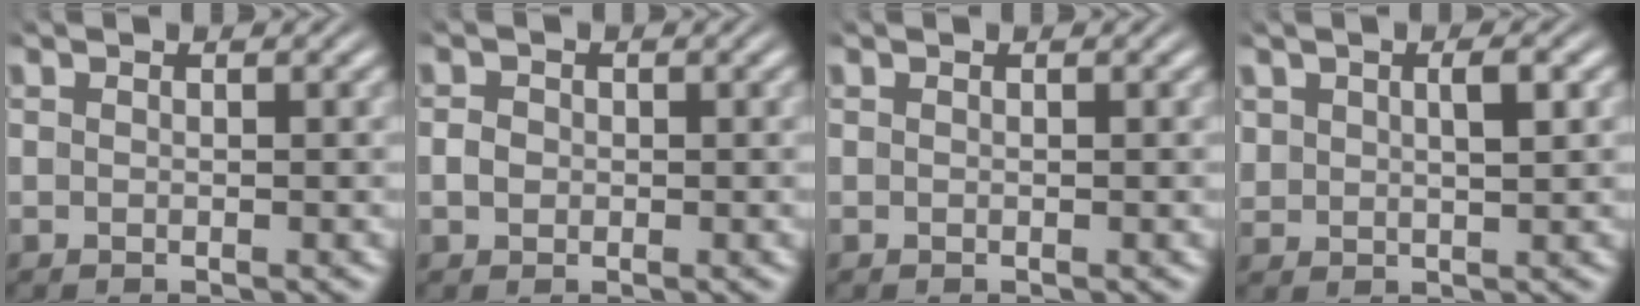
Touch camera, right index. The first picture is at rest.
{"total": 0.5, "force": [-0.2, 0.4, 0.2], "torque": [-0.010, -0.005, 0.000]}
{"total": 0.0}
{"total": 2.3, "force": [1.2, 1.2, 1.5], "torque": [-0.028, 0.001, 0.028]}